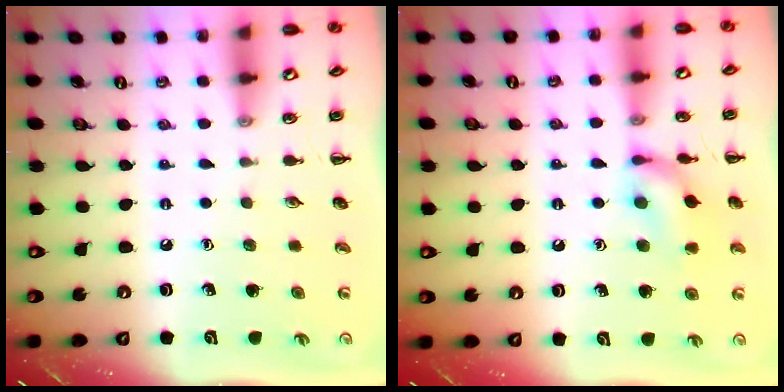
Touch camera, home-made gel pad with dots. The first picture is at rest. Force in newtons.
{"total": 12.0, "press": 12.0, "slide": 0.7}